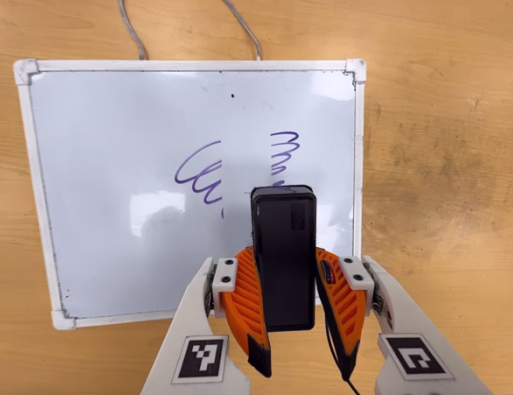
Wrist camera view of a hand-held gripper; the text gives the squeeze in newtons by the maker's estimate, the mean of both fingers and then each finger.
{"total": 7.1, "left": 6.2, "right": 8.0}